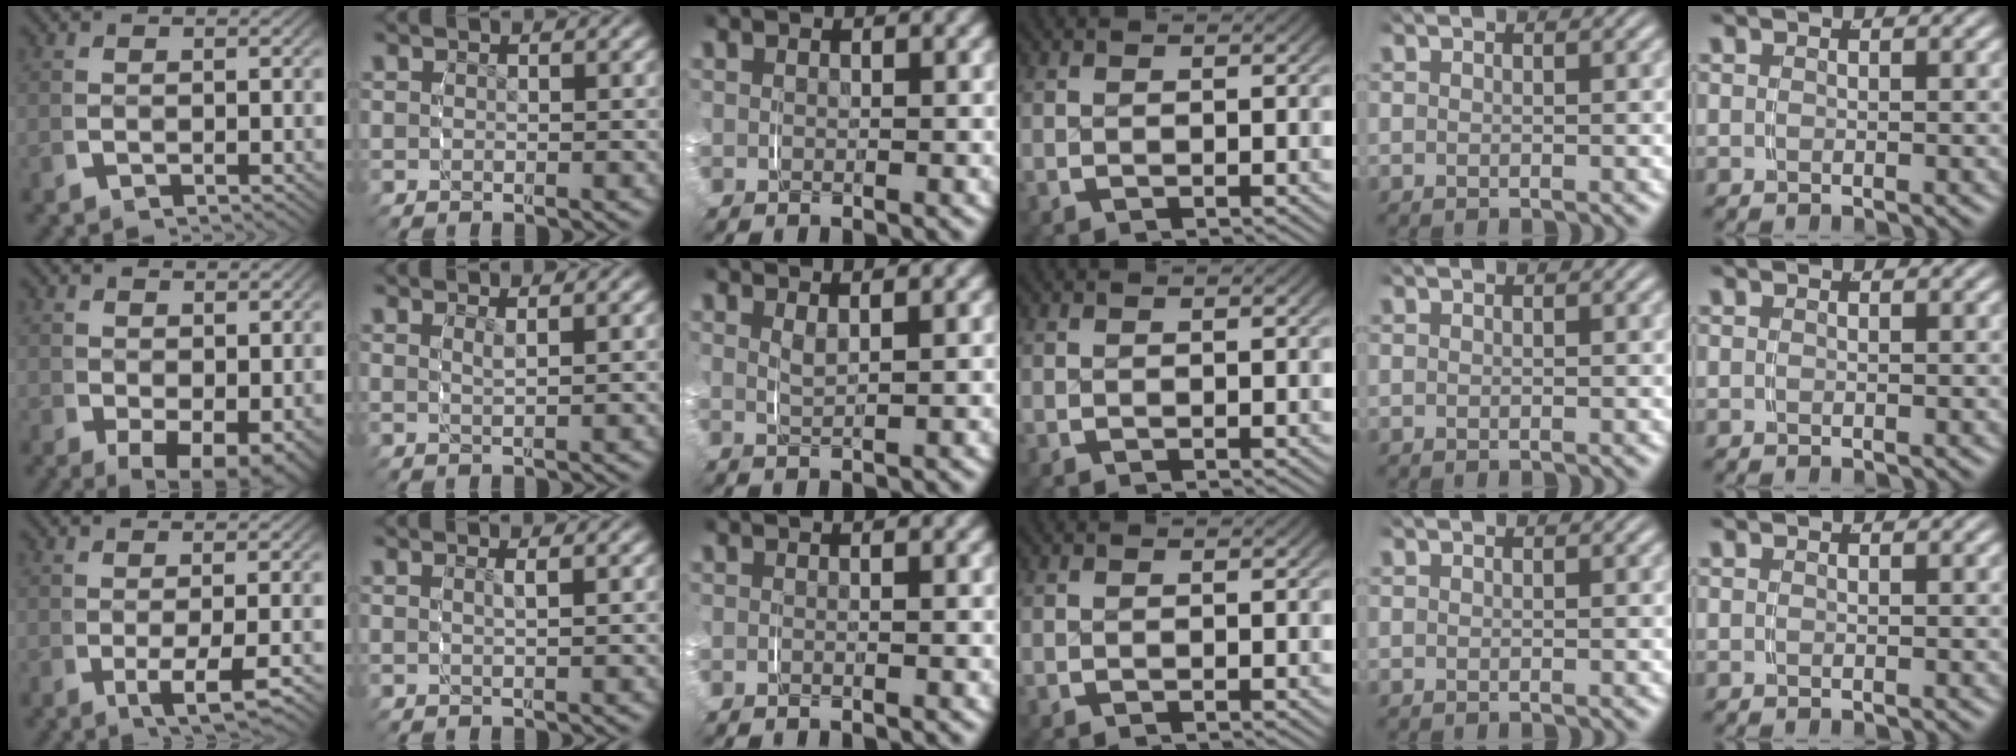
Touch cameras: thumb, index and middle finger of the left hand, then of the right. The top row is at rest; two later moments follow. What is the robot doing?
{"motion": "grasp_and_lifting", "object": "map"}